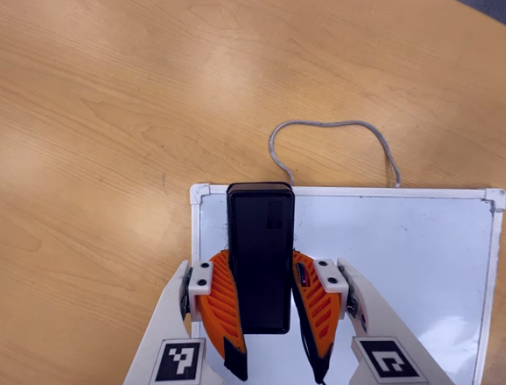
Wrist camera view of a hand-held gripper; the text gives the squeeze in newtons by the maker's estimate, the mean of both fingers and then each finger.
{"total": 11.8, "left": 9.8, "right": 13.8}